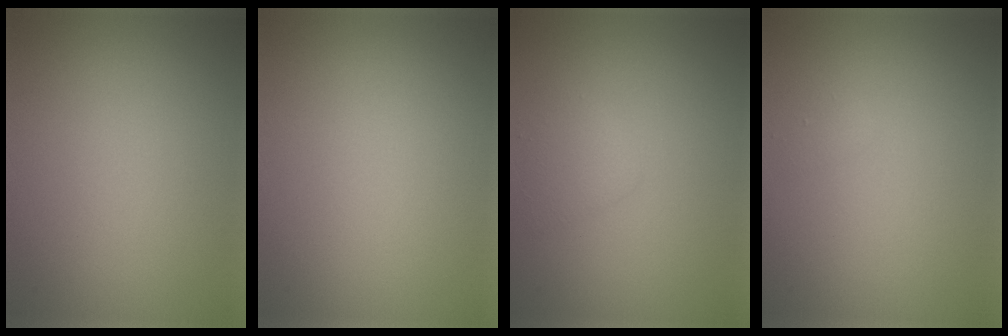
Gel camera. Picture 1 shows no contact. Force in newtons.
{"total": 0.0}
{"total": 1.4, "press": 1.4, "slide": 0.0}
{"total": 0.5, "press": 0.5, "slide": 0.1}